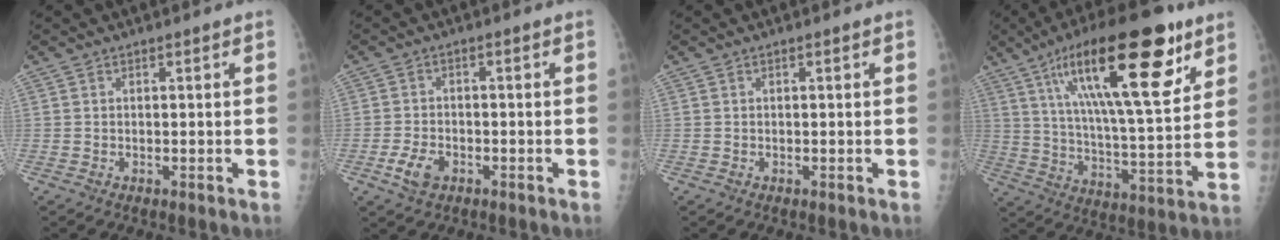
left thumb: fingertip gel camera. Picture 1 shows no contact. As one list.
[{"total": 4.6, "force": [-2.2, 2.8, 2.9], "torque": [-0.056, 0.009, -0.039]}, {"total": 0.0}, {"total": 26.2, "force": [13.2, 7.5, 21.3], "torque": [-0.333, -0.032, 0.219]}]